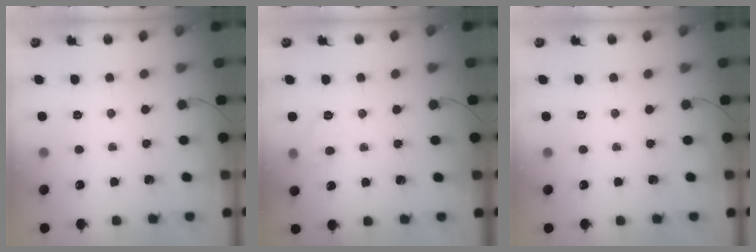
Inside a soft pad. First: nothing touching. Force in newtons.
{"total": 6.8, "press": 6.6, "slide": 1.2}
{"total": 0.0}